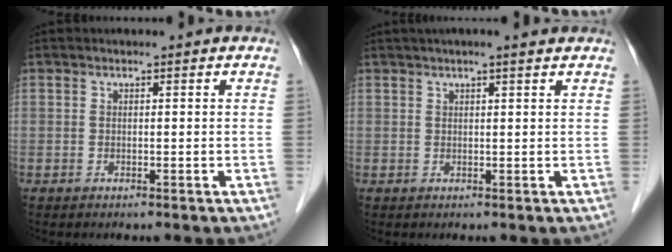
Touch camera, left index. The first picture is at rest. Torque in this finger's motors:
{"motor_torque": [0.77, -0.78, 0.24, 0.04]}